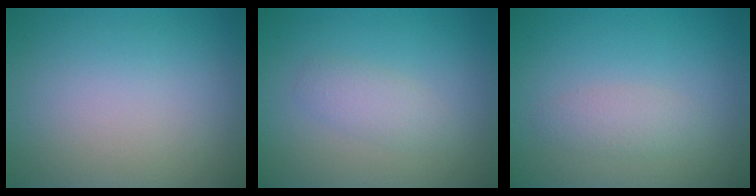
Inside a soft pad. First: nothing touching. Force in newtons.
{"total": 2.4, "press": 2.4, "slide": 0.2}
{"total": 1.6, "press": 1.6, "slide": 0.1}